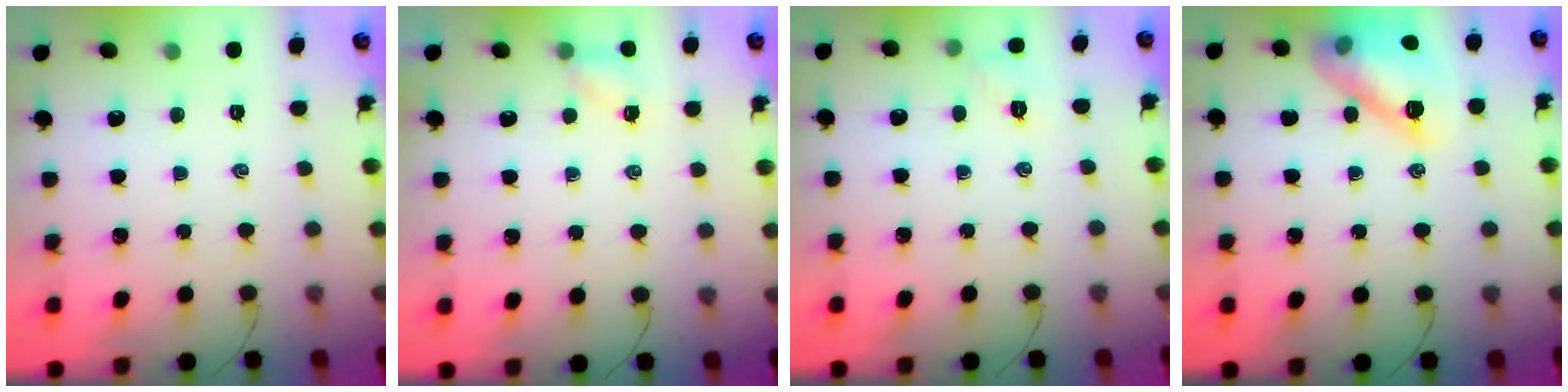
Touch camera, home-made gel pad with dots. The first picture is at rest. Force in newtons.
{"total": 4.2, "press": 3.9, "slide": 1.4}
{"total": 4.8, "press": 4.5, "slide": 1.5}
{"total": 14.3, "press": 14.2, "slide": 1.1}